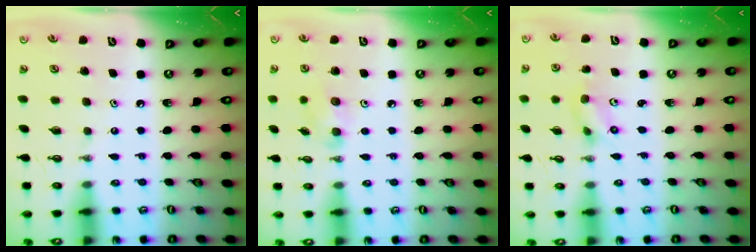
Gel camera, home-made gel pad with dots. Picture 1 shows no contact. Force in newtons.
{"total": 6.0, "press": 5.9, "slide": 1.4}
{"total": 2.0, "press": 1.8, "slide": 0.9}